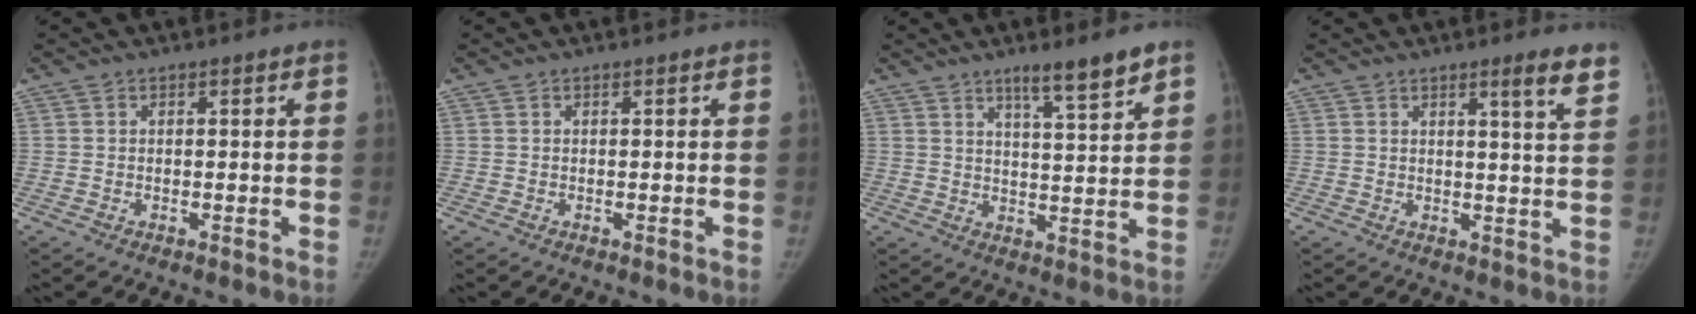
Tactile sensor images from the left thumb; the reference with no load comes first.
{"total": 0.0}
{"total": 7.3, "force": [5.3, 0.5, 5.0], "torque": [-0.076, -0.038, 0.084]}
{"total": 5.4, "force": [3.7, 0.0, 3.9], "torque": [-0.047, -0.026, 0.048]}